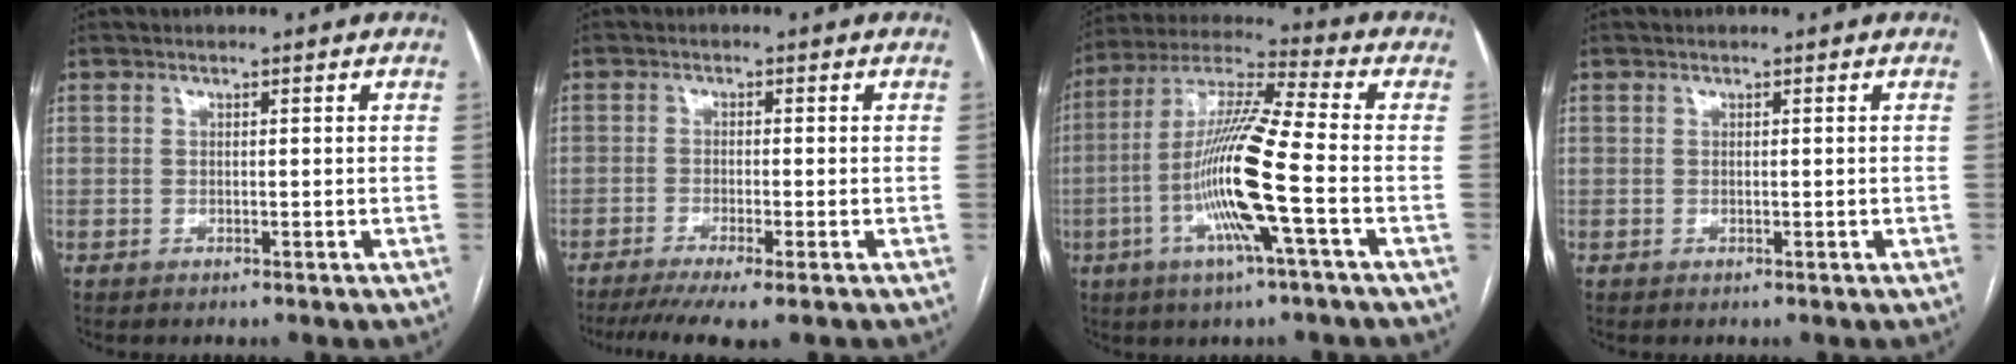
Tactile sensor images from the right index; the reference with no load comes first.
{"total": 7.7, "force": [-5.5, 0.6, 5.4], "torque": [-0.087, -0.013, -0.088]}
{"total": 15.3, "force": [-4.1, -0.3, 14.8], "torque": [-0.293, -0.004, -0.088]}
{"total": 0.0}